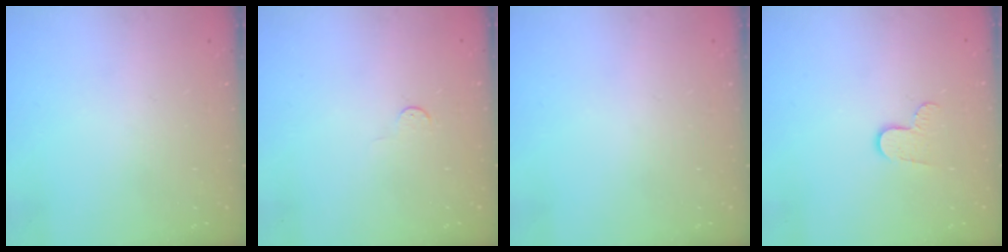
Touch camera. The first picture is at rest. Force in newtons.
{"total": 2.8, "press": 2.8, "slide": 0.4}
{"total": 0.0}
{"total": 6.1, "press": 6.0, "slide": 0.6}